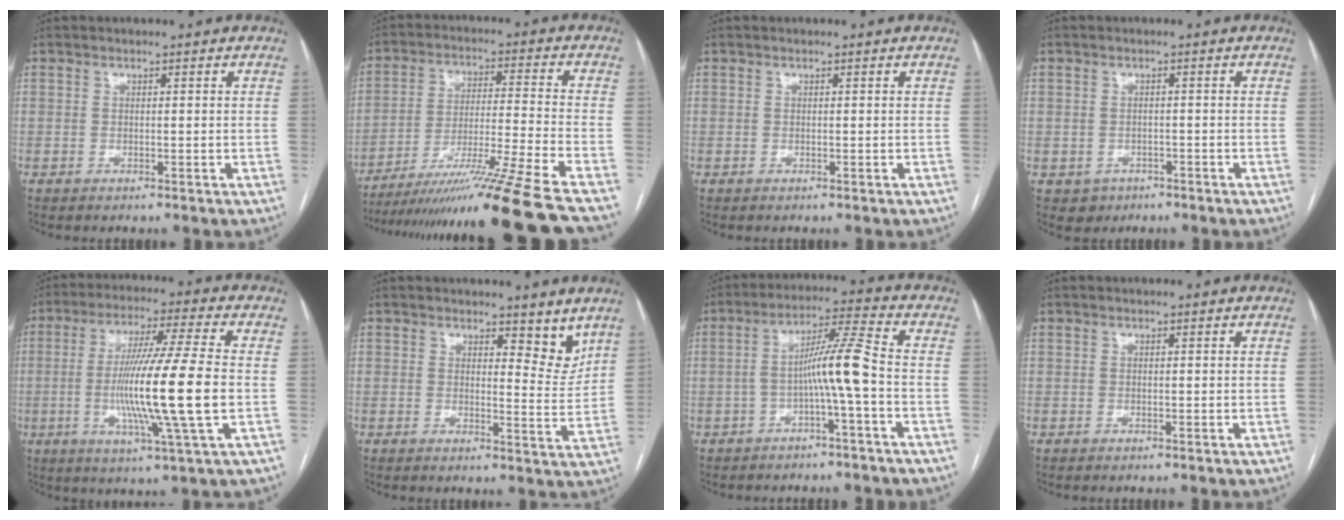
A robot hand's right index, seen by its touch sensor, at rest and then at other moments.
{"total": 22.3, "force": [-18.7, -4.3, 11.4], "torque": [-0.158, -0.046, -0.301]}
{"total": 0.0}
{"total": 2.8, "force": [-1.3, 2.5, 0.2], "torque": [0.003, 0.010, -0.015]}
{"total": 15.9, "force": [-2.1, -1.2, 15.8], "torque": [-0.295, -0.015, -0.046]}
{"total": 5.0, "force": [3.9, 2.0, 2.5], "torque": [-0.019, -0.021, 0.047]}
{"total": 7.7, "force": [-2.1, -1.0, 7.3], "torque": [-0.130, 0.022, -0.035]}
{"total": 0.0}